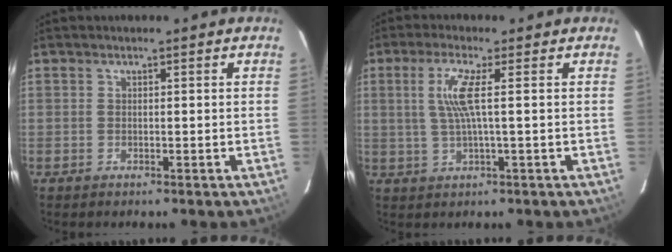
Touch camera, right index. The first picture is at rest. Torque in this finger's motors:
{"motor_torque": [0.40, -0.06, 0.36, 0.12]}